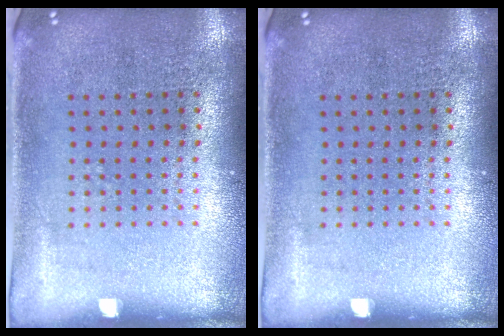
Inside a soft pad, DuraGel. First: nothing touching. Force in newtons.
{"total": 0.0}